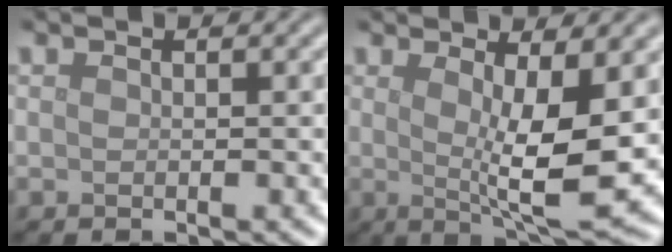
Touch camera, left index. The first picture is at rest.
{"total": 6.8, "force": [0.7, 1.5, 6.6], "torque": [-0.104, -0.017, 0.017]}